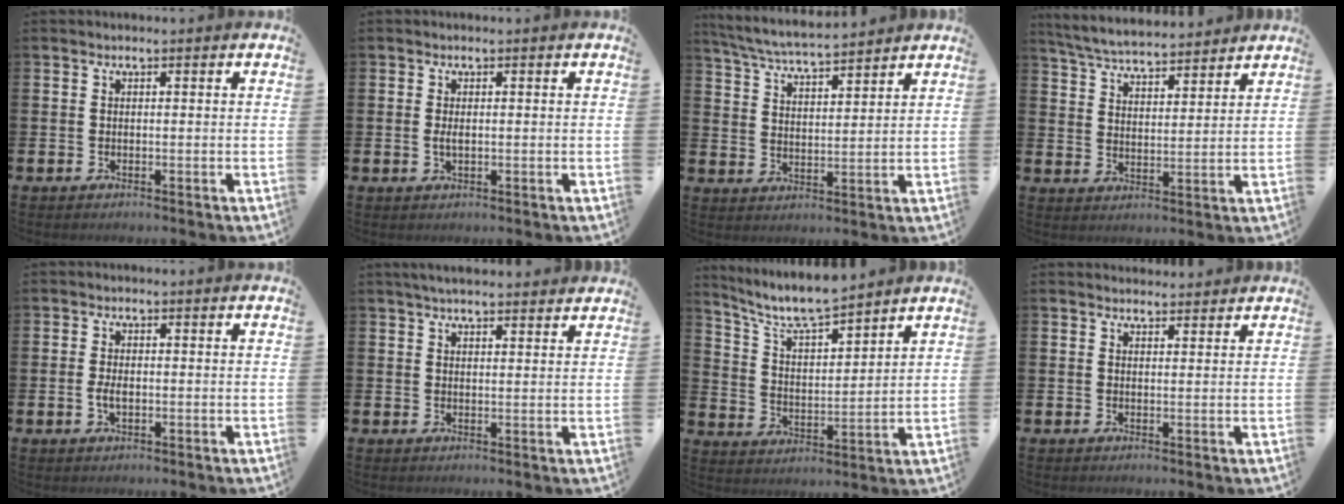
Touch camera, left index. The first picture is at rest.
{"total": 1.3, "force": [0.0, 0.6, 1.2], "torque": [-0.021, 0.001, -0.002]}
{"total": 5.8, "force": [5.6, 0.2, 1.3], "torque": [-0.048, -0.032, 0.099]}
{"total": 5.7, "force": [5.6, 0.7, 0.9], "torque": [-0.041, -0.033, 0.100]}
{"total": 2.2, "force": [-0.3, 1.1, 1.8], "torque": [-0.032, 0.002, -0.007]}
{"total": 3.4, "force": [3.2, 0.5, 1.0], "torque": [-0.021, -0.009, 0.059]}
{"total": 7.5, "force": [7.0, 1.0, 2.5], "torque": [-0.079, -0.044, 0.122]}
{"total": 2.0, "force": [1.9, 0.4, 0.0], "torque": [0.007, -0.009, 0.033]}